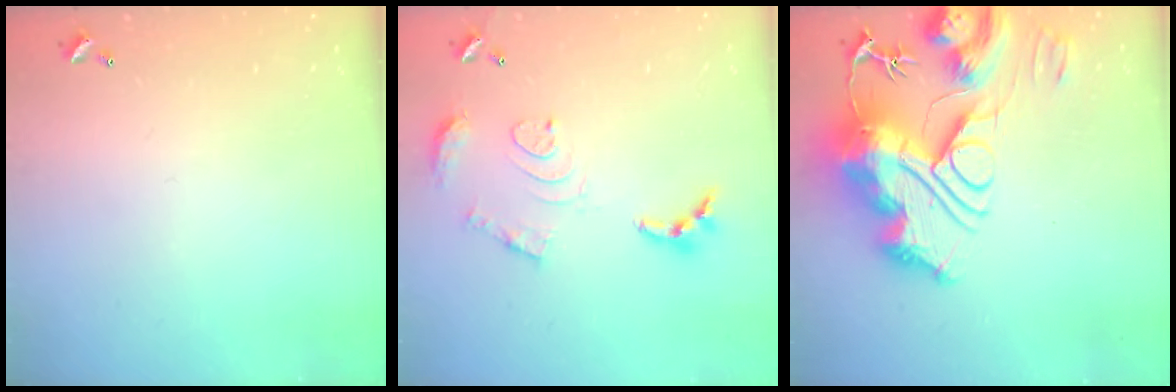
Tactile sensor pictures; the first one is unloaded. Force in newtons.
{"total": 12.6, "press": 12.5, "slide": 1.3}
{"total": 0.5, "press": 0.5, "slide": 0.0}